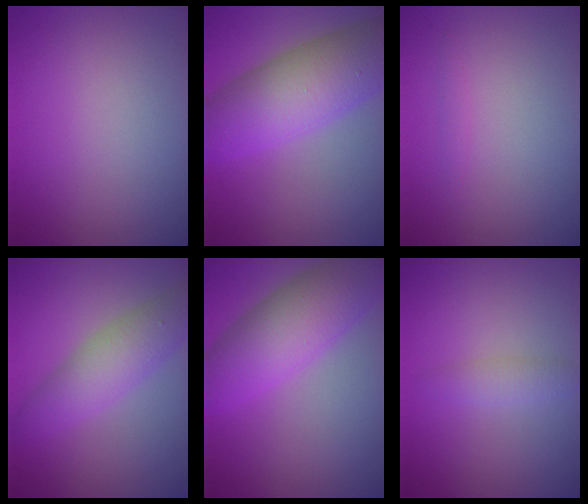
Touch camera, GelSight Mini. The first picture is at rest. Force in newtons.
{"total": 9.0, "press": 9.0, "slide": 0.2}
{"total": 0.5, "press": 0.5, "slide": 0.0}
{"total": 4.5, "press": 4.5, "slide": 0.0}
{"total": 7.5, "press": 7.5, "slide": 0.2}
{"total": 1.5, "press": 1.5, "slide": 0.0}